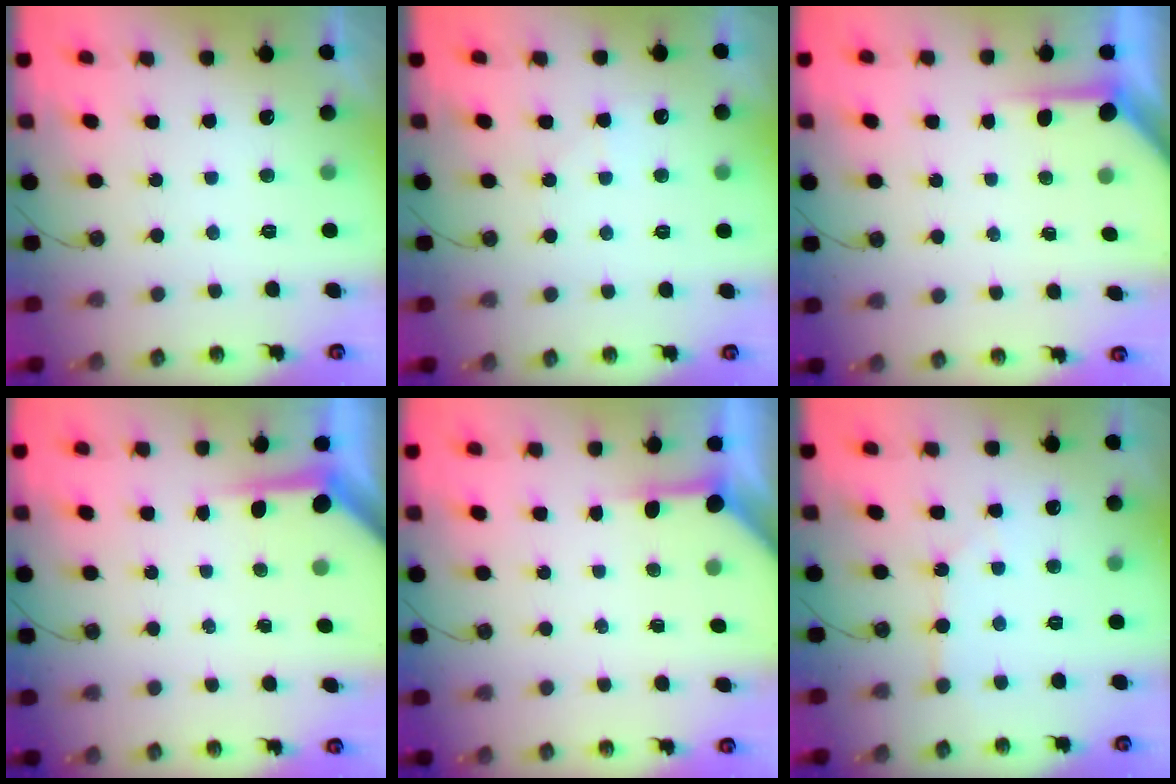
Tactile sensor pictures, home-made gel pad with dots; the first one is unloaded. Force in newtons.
{"total": 4.2, "press": 4.2, "slide": 0.4}
{"total": 3.9, "press": 3.9, "slide": 0.4}
{"total": 4.0, "press": 4.0, "slide": 0.4}
{"total": 3.8, "press": 3.8, "slide": 0.4}
{"total": 3.0, "press": 3.0, "slide": 0.3}